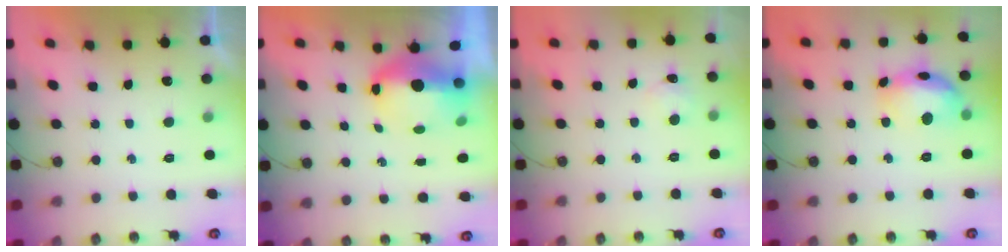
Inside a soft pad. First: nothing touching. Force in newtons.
{"total": 10.9, "press": 8.9, "slide": 6.3}
{"total": 4.4, "press": 4.4, "slide": 0.6}
{"total": 15.0, "press": 15.0, "slide": 1.3}